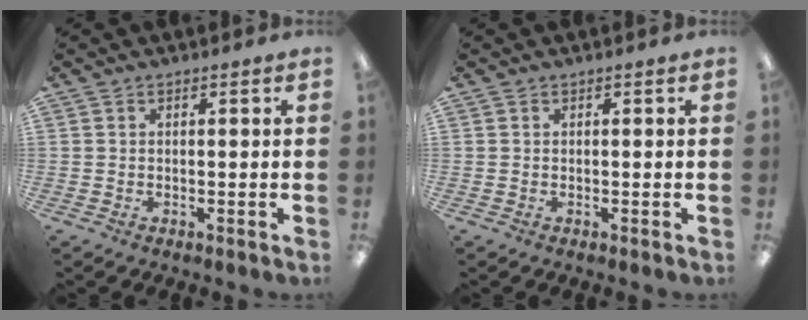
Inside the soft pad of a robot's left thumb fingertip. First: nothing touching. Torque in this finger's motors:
{"motor_torque": [-0.01, -0.01, 0.06, -0.04, 0.00]}